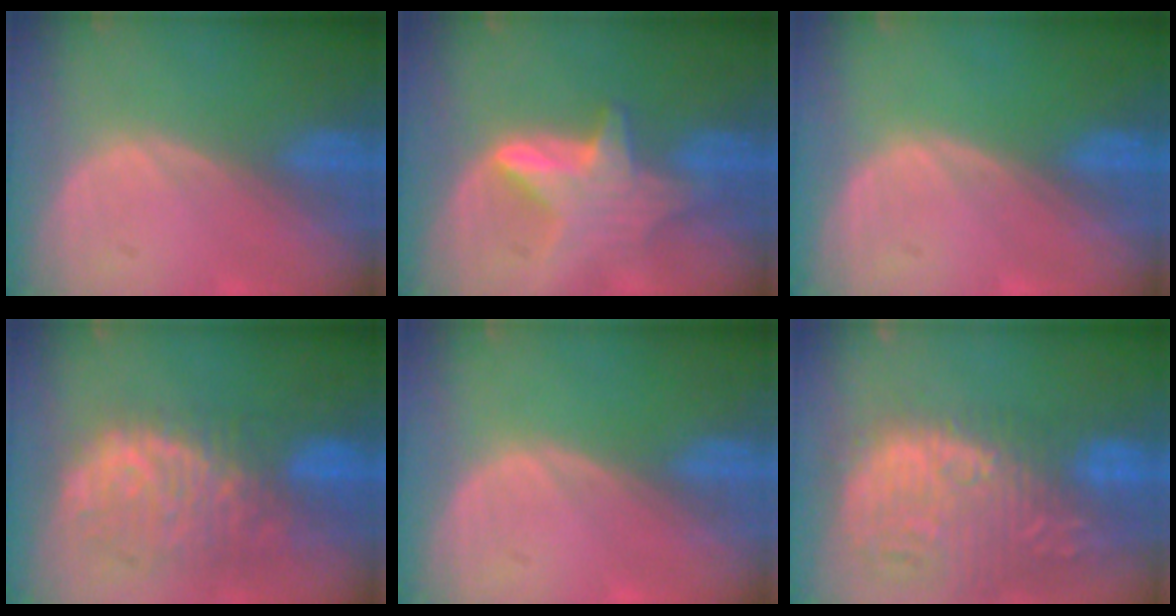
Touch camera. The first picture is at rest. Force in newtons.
{"total": 6.3, "press": 6.2, "slide": 0.7}
{"total": 0.0}
{"total": 11.2, "press": 9.6, "slide": 5.9}
{"total": 0.0}
{"total": 15.8, "press": 13.2, "slide": 8.7}